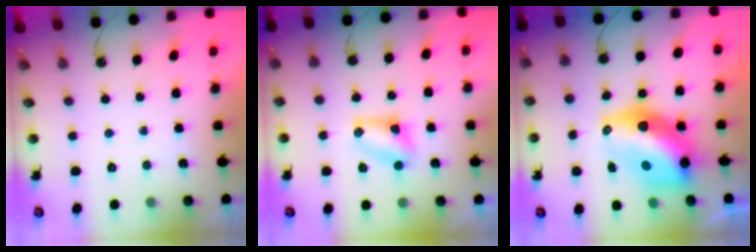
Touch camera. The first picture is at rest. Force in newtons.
{"total": 5.3, "press": 5.3, "slide": 0.6}
{"total": 15.1, "press": 15.0, "slide": 1.3}